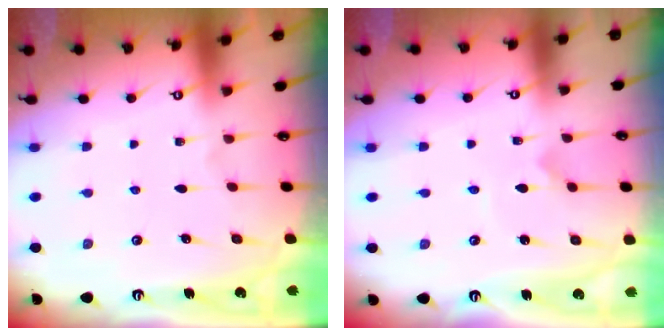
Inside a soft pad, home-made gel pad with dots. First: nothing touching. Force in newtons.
{"total": 2.9, "press": 2.9, "slide": 0.1}